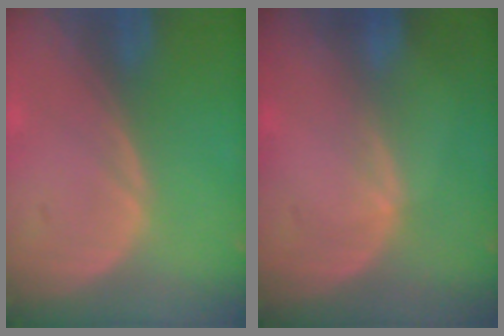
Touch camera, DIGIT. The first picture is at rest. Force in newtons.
{"total": 1.2, "press": 0.7, "slide": 0.9}